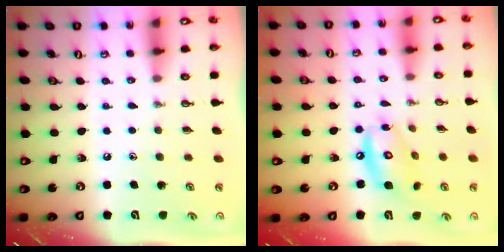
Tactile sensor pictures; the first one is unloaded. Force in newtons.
{"total": 12.1, "press": 12.1, "slide": 1.0}